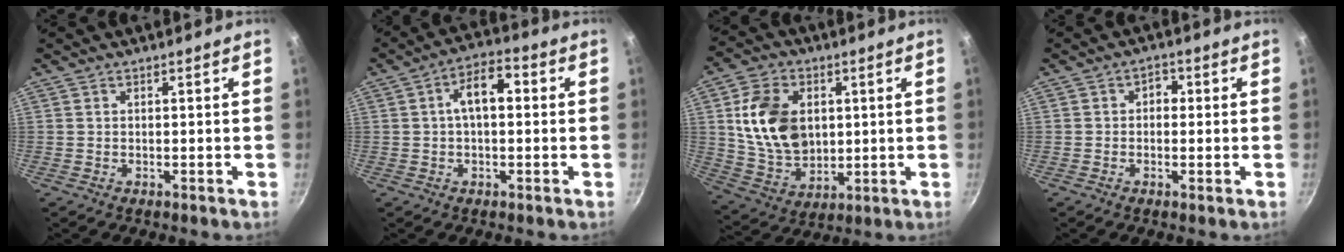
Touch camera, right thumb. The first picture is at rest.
{"total": 7.6, "force": [0.9, 4.1, 6.3], "torque": [-0.086, 0.023, 0.005]}
{"total": 15.6, "force": [2.6, 11.3, 10.4], "torque": [-0.167, -0.009, 0.059]}
{"total": 2.7, "force": [0.2, 2.1, 1.7], "torque": [-0.017, 0.002, -0.005]}